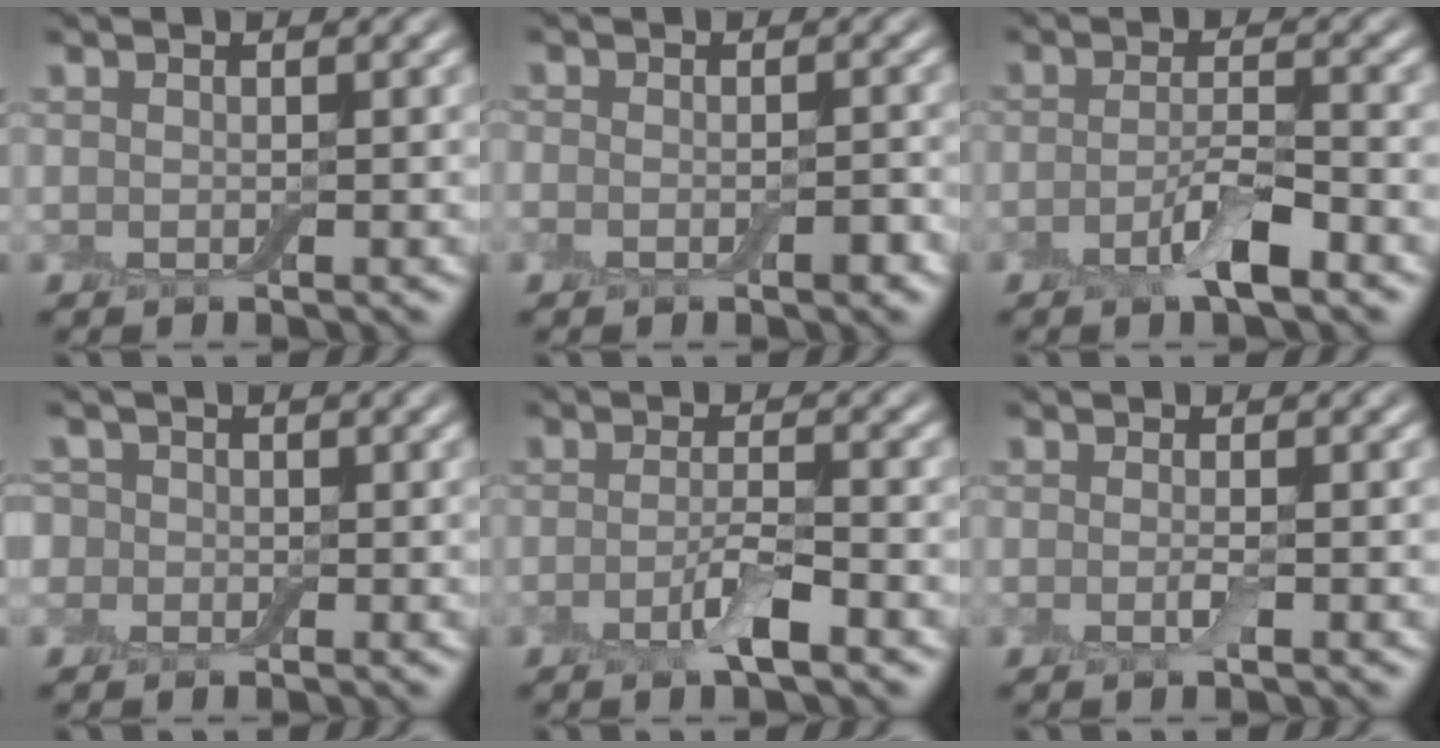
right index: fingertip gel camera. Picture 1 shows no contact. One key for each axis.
{"total": 2.1, "fx": -1.0, "fy": 1.1, "fz": 1.4, "tx": -0.025, "ty": 0.001, "tz": -0.021}
{"total": 3.6, "fx": -1.9, "fy": 0.9, "fz": 2.9, "tx": -0.056, "ty": 0.005, "tz": -0.042}
{"total": 3.1, "fx": 0.6, "fy": 2.8, "fz": 1.1, "tx": -0.007, "ty": 0.019, "tz": -0.030}
{"total": 3.0, "fx": -1.5, "fy": 0.7, "fz": 2.5, "tx": -0.047, "ty": 0.004, "tz": -0.035}
{"total": 1.1, "fx": -0.4, "fy": 0.2, "fz": 1.0, "tx": -0.021, "ty": -0.006, "tz": -0.010}